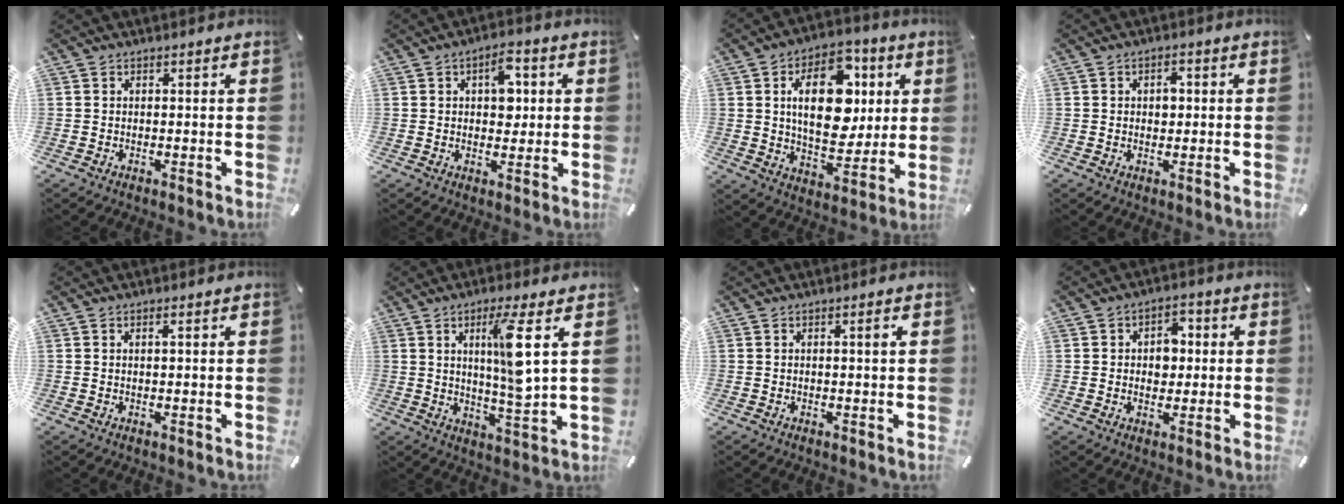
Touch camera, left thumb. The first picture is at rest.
{"total": 7.4, "force": [1.6, 4.7, 5.4], "torque": [-0.061, -0.005, 0.019]}
{"total": 19.0, "force": [4.5, 12.2, 13.9], "torque": [-0.214, 0.000, 0.076]}
{"total": 3.1, "force": [0.3, 2.1, 2.3], "torque": [-0.023, -0.002, -0.003]}
{"total": 0.9, "force": [0.3, 0.2, 0.8], "torque": [-0.016, 0.002, 0.005]}
{"total": 11.2, "force": [3.3, 1.6, 10.6], "torque": [-0.173, -0.012, 0.047]}
{"total": 1.3, "force": [0.3, 0.2, 1.3], "torque": [-0.017, -0.002, 0.003]}
{"total": 5.6, "force": [0.3, 4.4, 3.4], "torque": [-0.041, 0.000, -0.004]}